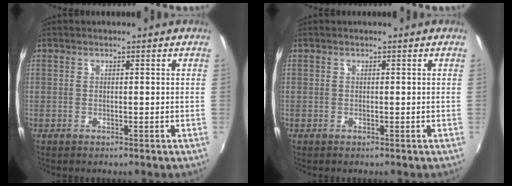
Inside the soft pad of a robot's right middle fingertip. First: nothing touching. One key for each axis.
{"total": 0.0}